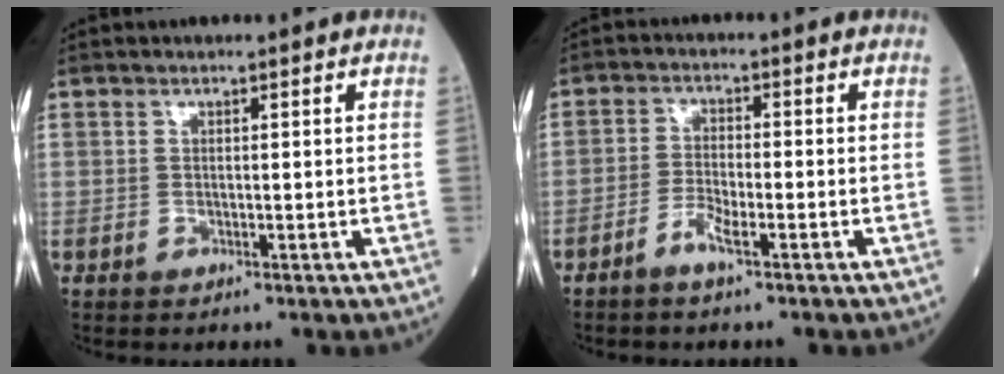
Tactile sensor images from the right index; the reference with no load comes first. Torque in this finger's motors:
{"motor_torque": [-0.04, -0.01, -0.02, -0.01]}